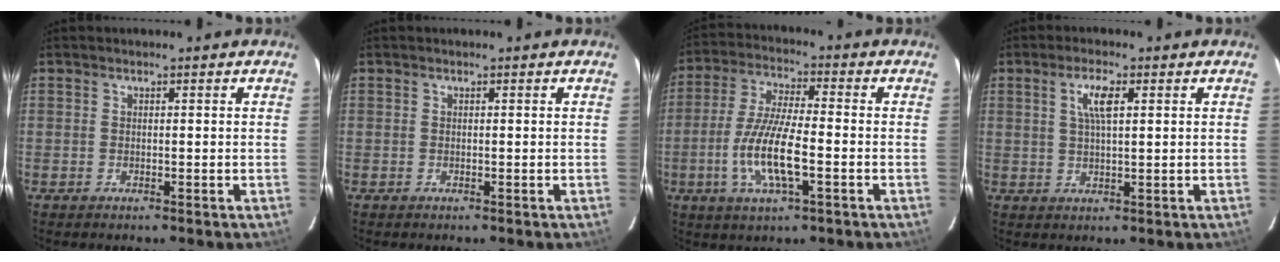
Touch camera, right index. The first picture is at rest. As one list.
[{"total": 0.0}, {"total": 11.8, "force": [-3.4, 2.7, 11.0], "torque": [-0.225, -0.007, -0.067]}, {"total": 4.4, "force": [1.6, 1.2, 3.9], "torque": [-0.074, 0.005, 0.029]}]